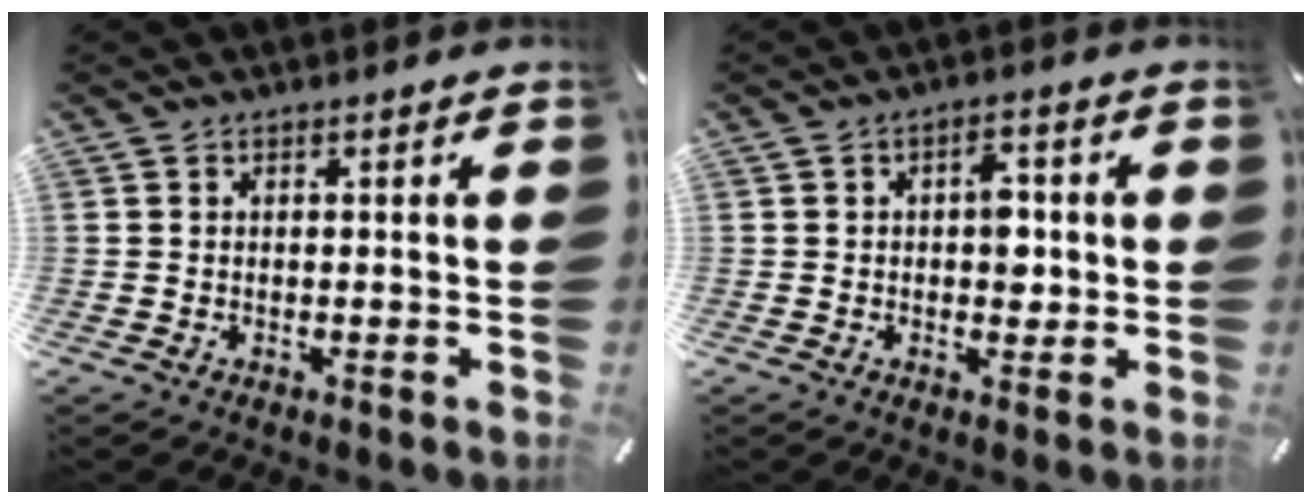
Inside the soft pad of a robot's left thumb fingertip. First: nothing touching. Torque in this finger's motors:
{"motor_torque": [1.17, 0.99, 0.57, -0.42, 0.14]}